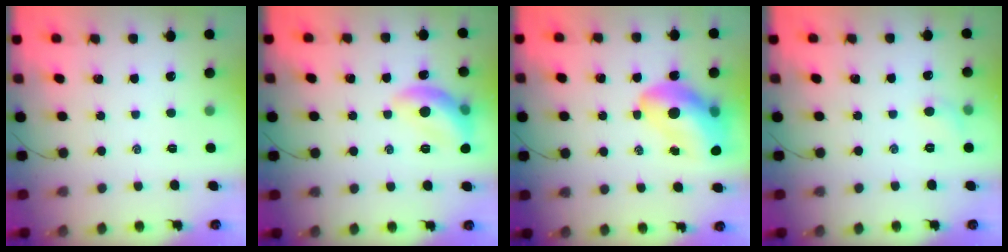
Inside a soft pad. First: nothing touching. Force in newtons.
{"total": 11.7, "press": 11.7, "slide": 1.0}
{"total": 14.5, "press": 14.0, "slide": 3.8}
{"total": 4.2, "press": 4.0, "slide": 1.3}